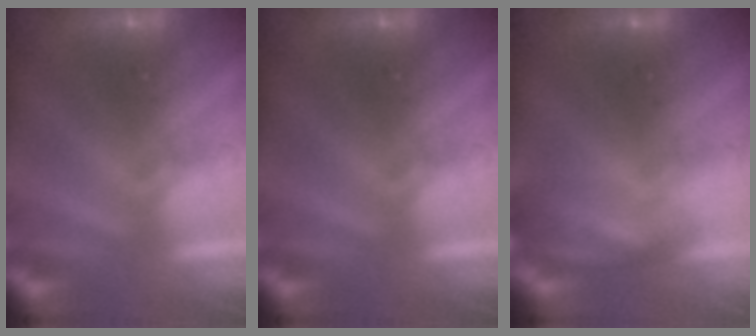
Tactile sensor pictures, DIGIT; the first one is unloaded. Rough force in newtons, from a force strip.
{"total": 0.0}
{"total": 5.6}